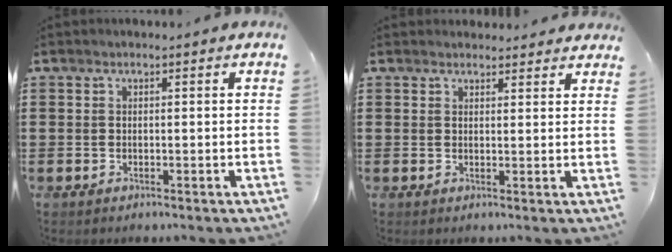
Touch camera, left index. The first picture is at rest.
{"total": 2.0, "force": [1.9, 0.5, -0.1], "torque": [0.005, -0.003, 0.035]}